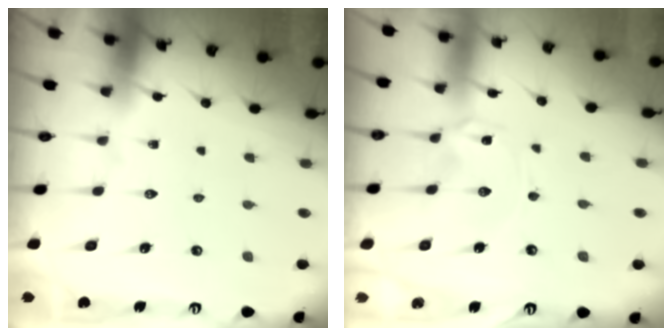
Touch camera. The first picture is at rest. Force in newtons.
{"total": 0.7, "press": 0.6, "slide": 0.3}